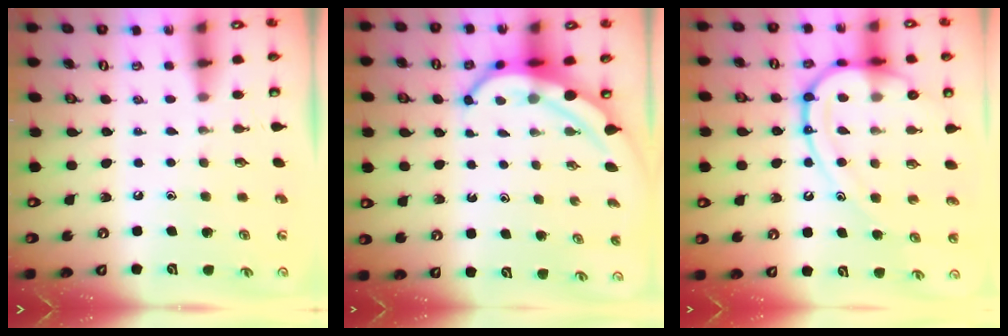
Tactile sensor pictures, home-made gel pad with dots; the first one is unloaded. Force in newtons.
{"total": 7.4, "press": 7.3, "slide": 1.1}
{"total": 15.9, "press": 15.9, "slide": 1.3}